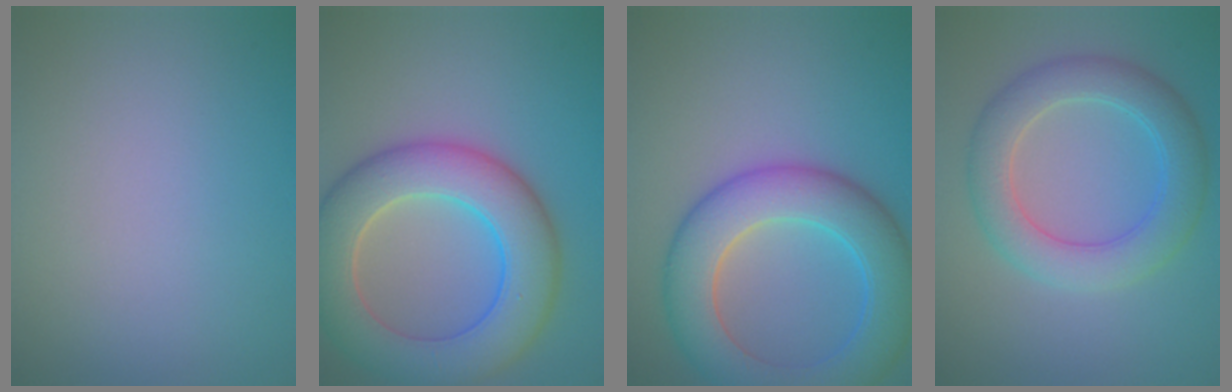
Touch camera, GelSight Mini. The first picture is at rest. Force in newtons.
{"total": 9.5, "press": 9.5, "slide": 0.8}
{"total": 8.8, "press": 8.8, "slide": 0.4}
{"total": 5.4, "press": 5.4, "slide": 0.2}